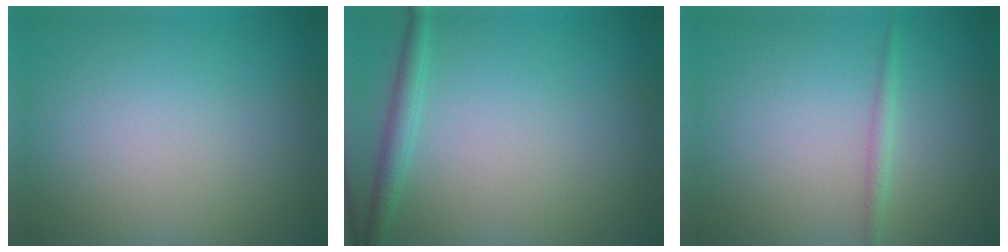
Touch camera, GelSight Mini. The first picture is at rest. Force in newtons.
{"total": 1.8, "press": 1.8, "slide": 0.1}
{"total": 1.1, "press": 1.1, "slide": 0.1}